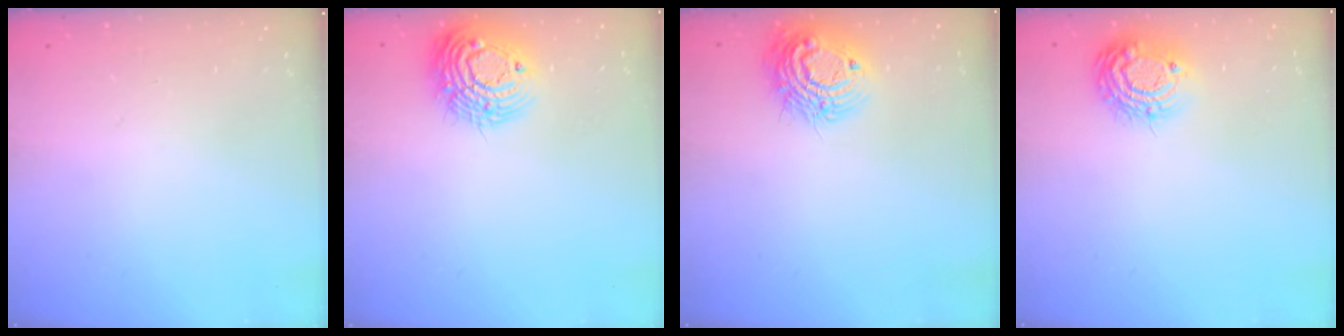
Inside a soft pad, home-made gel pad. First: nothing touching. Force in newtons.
{"total": 14.5, "press": 14.5, "slide": 1.0}
{"total": 13.1, "press": 13.1, "slide": 0.9}
{"total": 10.9, "press": 10.9, "slide": 0.9}